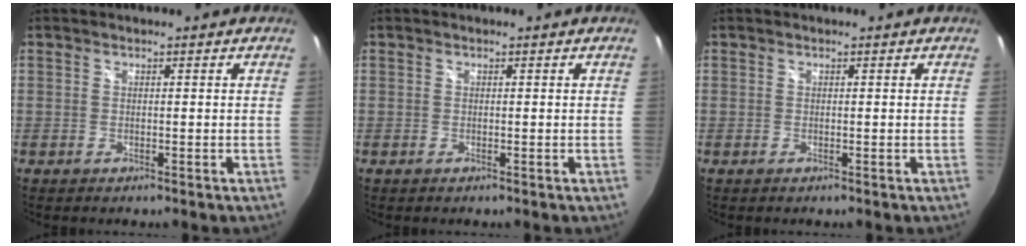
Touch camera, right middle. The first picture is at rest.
{"total": 0.0}
{"total": 0.0}